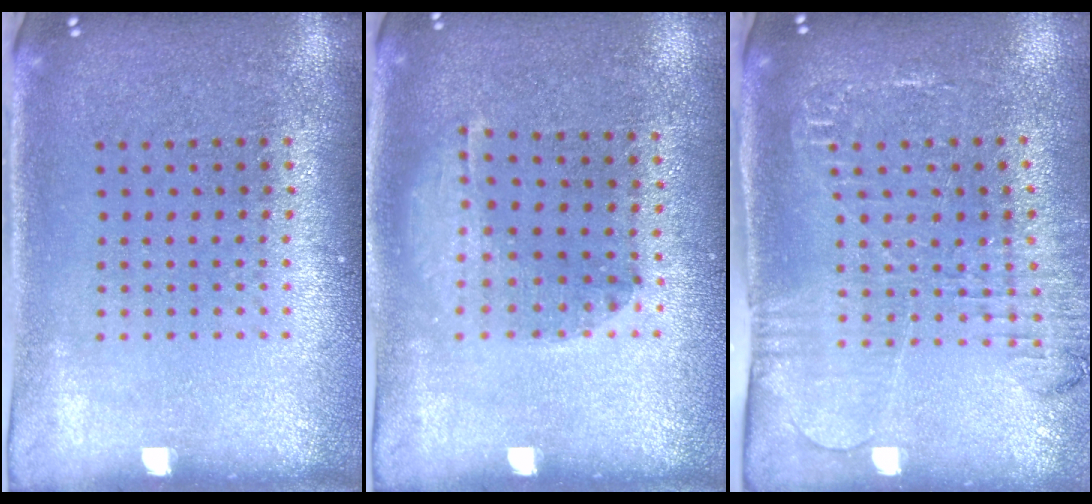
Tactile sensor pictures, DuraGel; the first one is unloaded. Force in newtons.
{"total": 1.0, "press": 1.0, "slide": 0.1}
{"total": 1.9, "press": 1.9, "slide": 0.3}